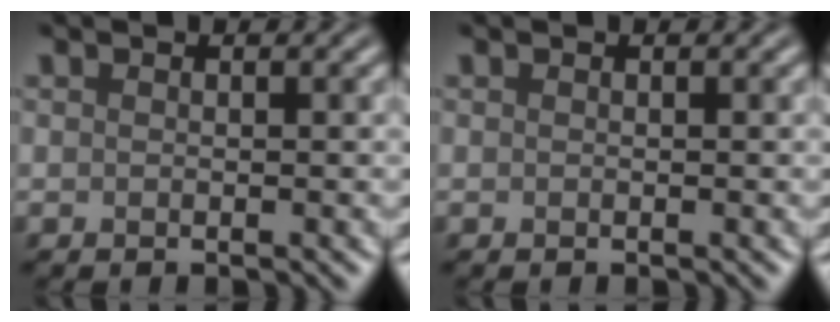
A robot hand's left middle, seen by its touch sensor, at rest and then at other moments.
{"total": 0.0}